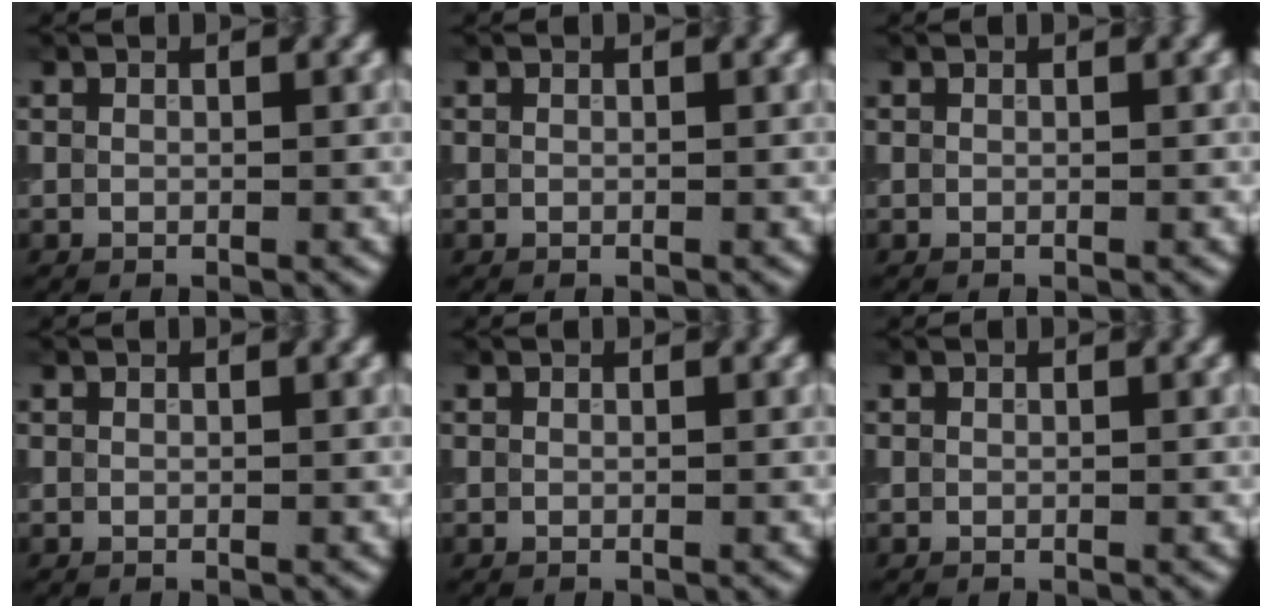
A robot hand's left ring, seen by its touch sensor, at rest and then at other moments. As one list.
[{"total": 0.0}, {"total": 0.0}, {"total": 0.0}, {"total": 0.0}, {"total": 0.0}]